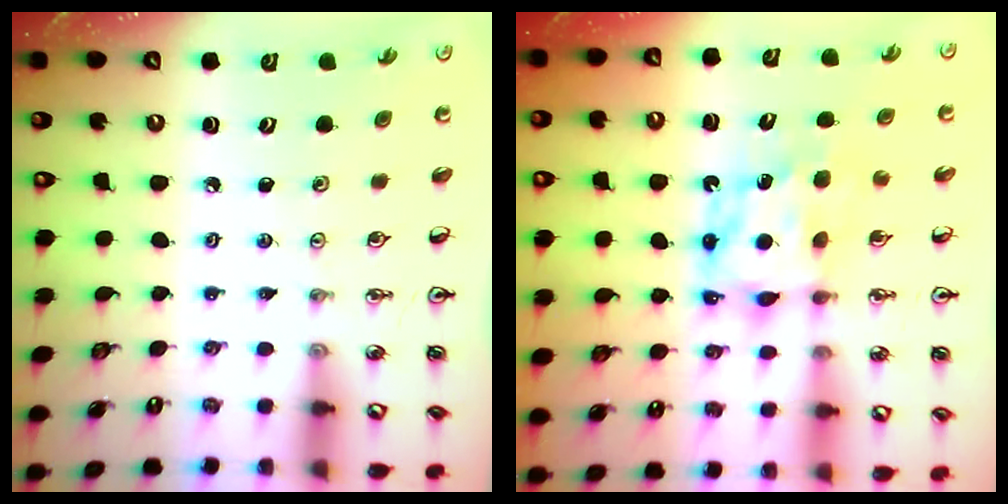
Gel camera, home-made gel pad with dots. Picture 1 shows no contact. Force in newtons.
{"total": 6.4, "press": 6.4, "slide": 0.2}